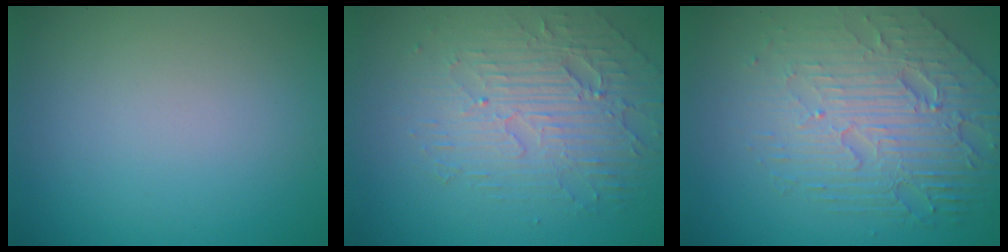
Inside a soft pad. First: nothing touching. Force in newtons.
{"total": 4.4, "press": 3.9, "slide": 2.2}
{"total": 7.1, "press": 5.1, "slide": 5.0}